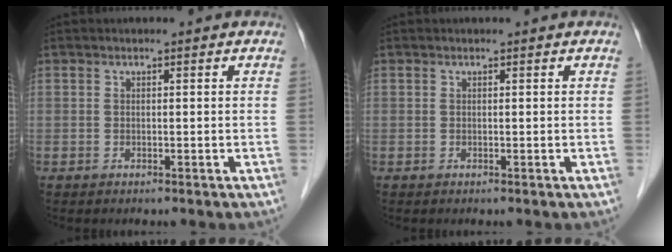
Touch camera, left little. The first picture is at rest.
{"total": 0.0}